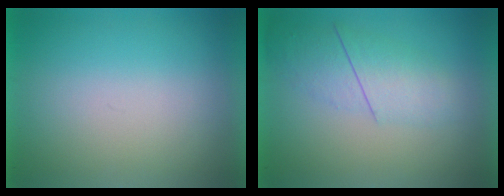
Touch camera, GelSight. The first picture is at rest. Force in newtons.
{"total": 2.3}